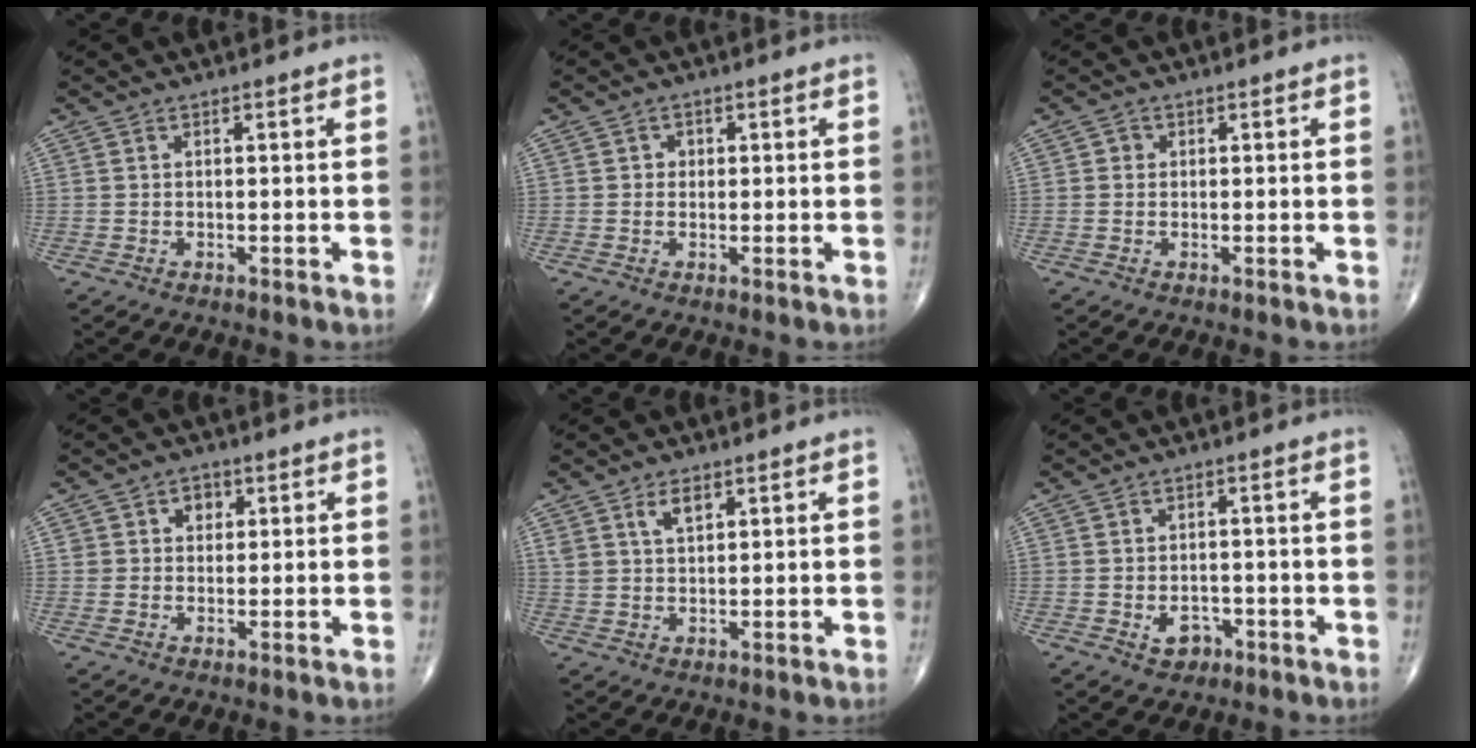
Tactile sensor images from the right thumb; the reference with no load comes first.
{"total": 1.5, "force": [0.2, 1.4, 0.5], "torque": [0.003, 0.003, -0.001]}
{"total": 1.1, "force": [0.1, 1.0, 0.3], "torque": [0.001, 0.002, -0.002]}
{"total": 3.4, "force": [1.2, 2.8, 1.5], "torque": [0.000, -0.002, 0.015]}
{"total": 3.8, "force": [2.2, 1.8, 2.5], "torque": [-0.041, -0.011, 0.043]}
{"total": 3.6, "force": [-1.4, 2.7, 1.9], "torque": [-0.014, 0.007, -0.017]}